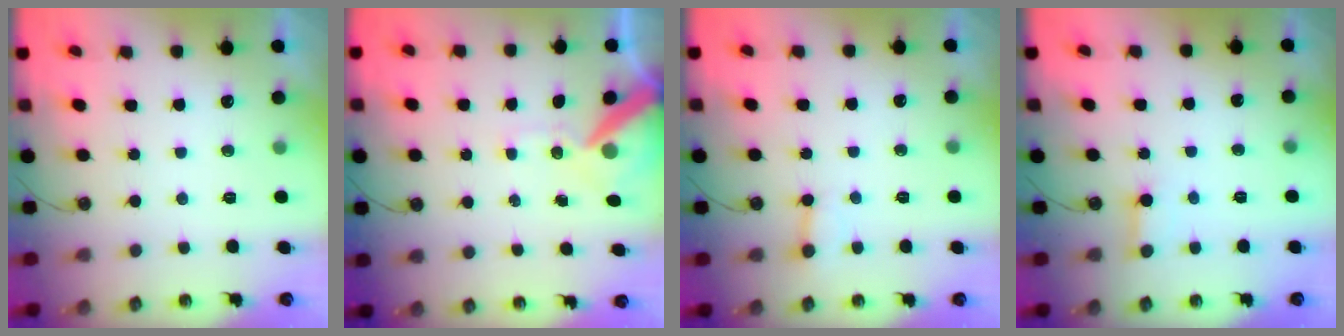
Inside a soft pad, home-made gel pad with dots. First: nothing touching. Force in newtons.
{"total": 11.9, "press": 11.8, "slide": 1.7}
{"total": 3.0, "press": 3.0, "slide": 0.3}
{"total": 2.2, "press": 2.2, "slide": 0.1}